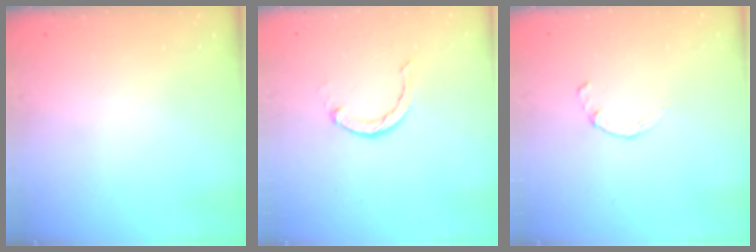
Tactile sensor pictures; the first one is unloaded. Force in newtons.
{"total": 2.4, "press": 2.4, "slide": 0.4}
{"total": 0.9, "press": 0.8, "slide": 0.3}